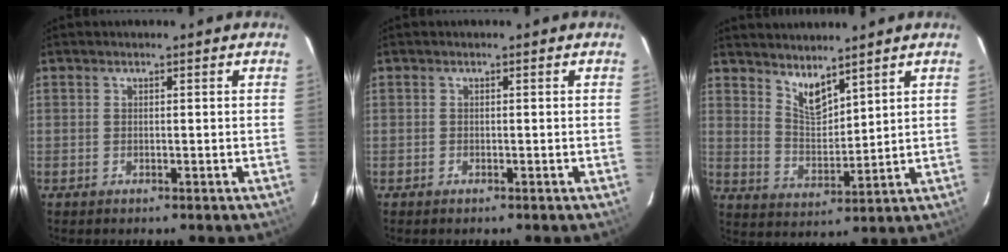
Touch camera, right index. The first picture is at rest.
{"total": 0.0}
{"total": 6.1, "force": [4.9, 1.8, 3.1], "torque": [-0.051, -0.008, 0.096]}